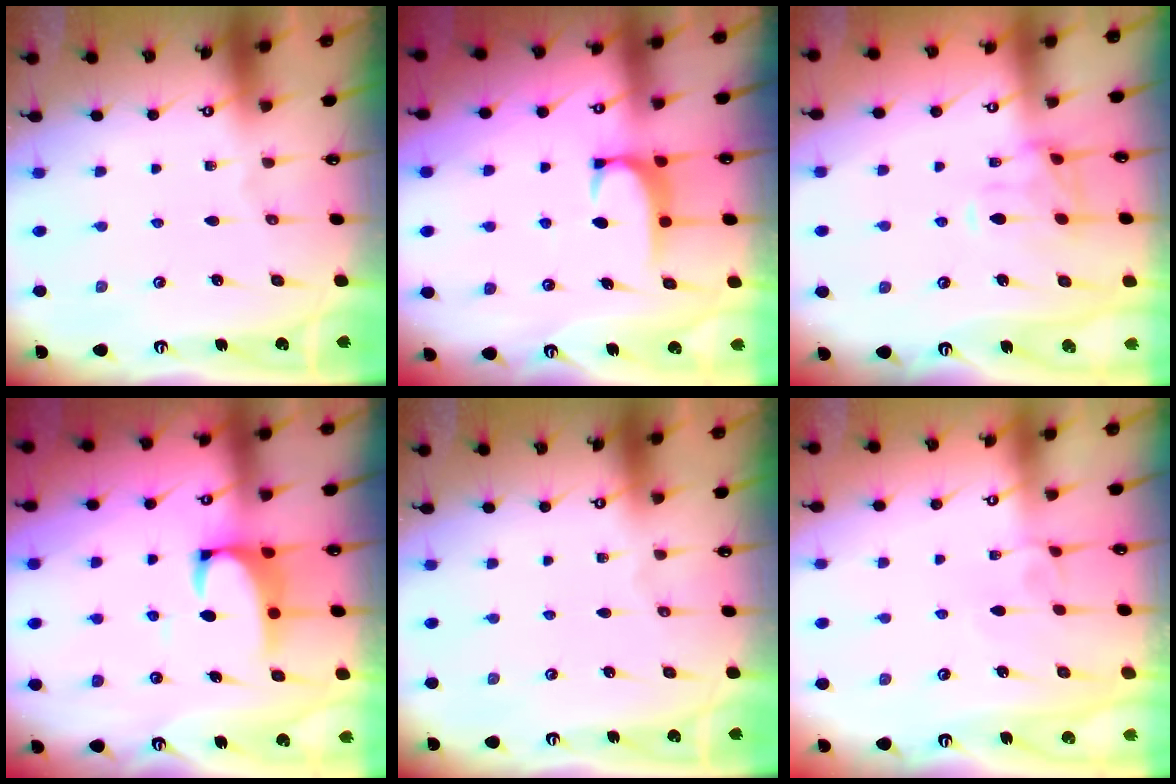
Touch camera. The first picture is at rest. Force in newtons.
{"total": 1.8, "press": 1.7, "slide": 0.5}
{"total": 3.5, "press": 3.3, "slide": 1.2}
{"total": 2.8, "press": 2.6, "slide": 1.1}
{"total": 0.0}
{"total": 2.4, "press": 2.4, "slide": 0.2}